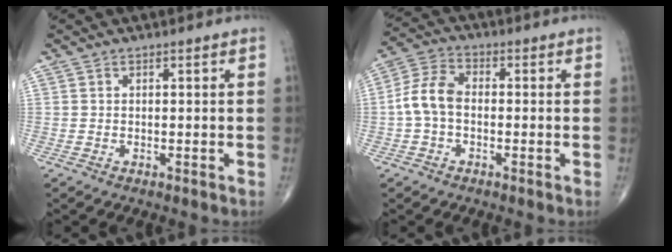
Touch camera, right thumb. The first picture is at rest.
{"total": 7.2, "force": [-0.9, 4.5, 5.5], "torque": [-0.110, 0.023, -0.028]}